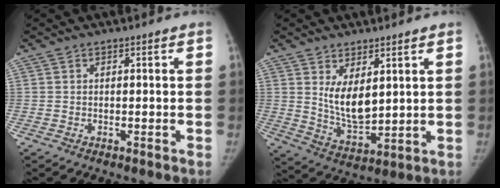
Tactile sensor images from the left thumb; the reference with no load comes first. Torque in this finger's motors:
{"motor_torque": [1.19, 1.30, 0.80, -0.93, 0.23]}